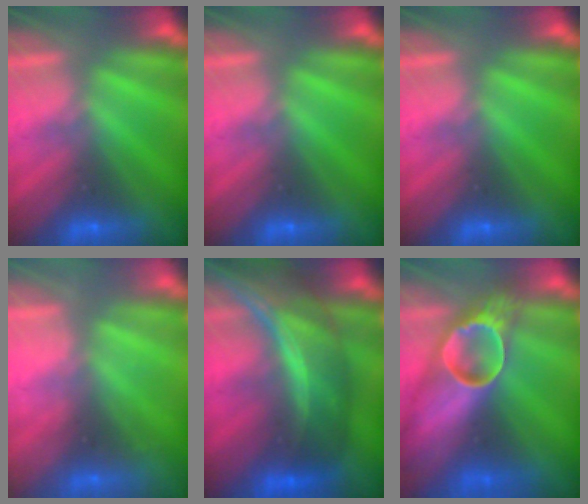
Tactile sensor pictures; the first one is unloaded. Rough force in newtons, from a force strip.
{"total": 0.0}
{"total": 0.0}
{"total": 2.1}
{"total": 10.9}
{"total": 7.3}